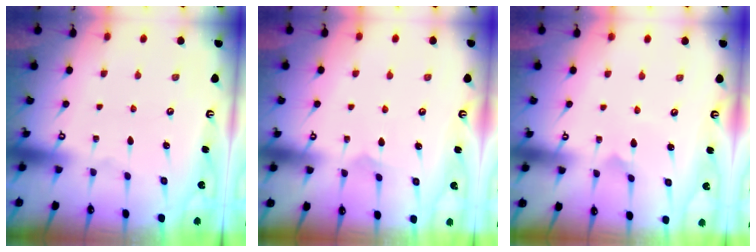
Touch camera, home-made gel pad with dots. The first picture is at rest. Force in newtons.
{"total": 3.7, "press": 3.7, "slide": 0.3}
{"total": 1.3, "press": 1.3, "slide": 0.1}